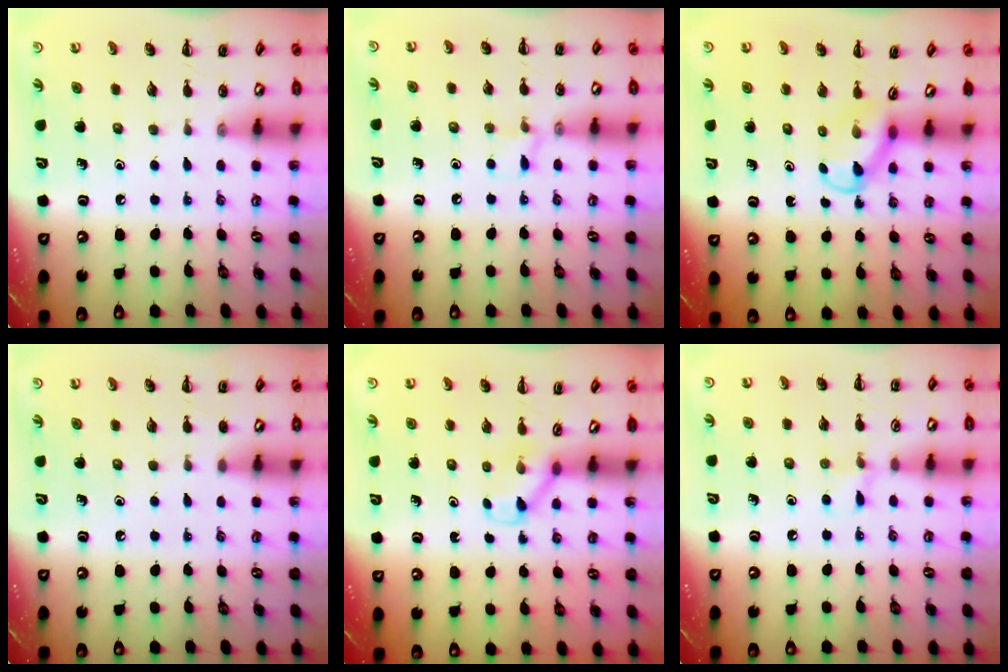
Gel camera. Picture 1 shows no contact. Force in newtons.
{"total": 5.8, "press": 5.6, "slide": 1.8}
{"total": 3.9, "press": 3.6, "slide": 1.4}
{"total": 1.9, "press": 1.9, "slide": 0.4}
{"total": 2.6, "press": 2.4, "slide": 0.9}
{"total": 5.4, "press": 5.1, "slide": 2.0}